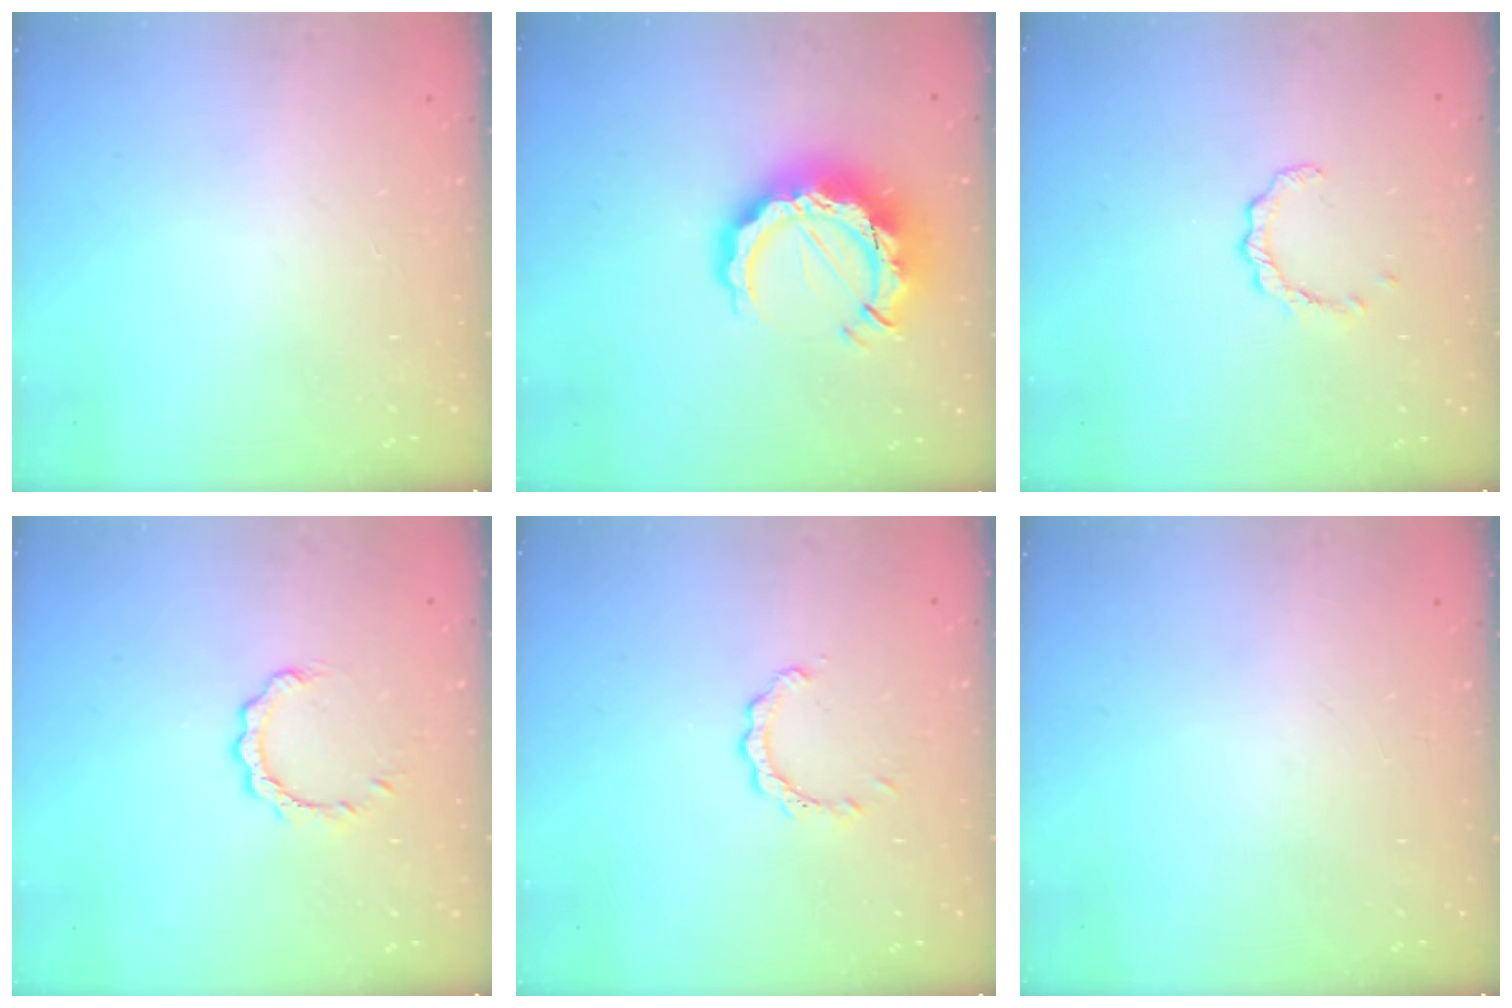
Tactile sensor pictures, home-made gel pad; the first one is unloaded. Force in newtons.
{"total": 14.2, "press": 14.1, "slide": 1.6}
{"total": 2.4, "press": 2.4, "slide": 0.4}
{"total": 3.2, "press": 3.1, "slide": 0.4}
{"total": 2.0, "press": 2.0, "slide": 0.2}
{"total": 0.0}